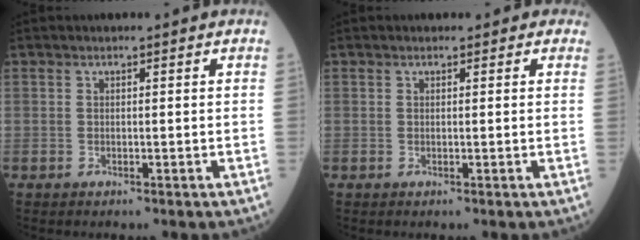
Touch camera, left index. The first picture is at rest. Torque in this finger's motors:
{"motor_torque": [0.44, -0.40, -0.05, 0.02]}